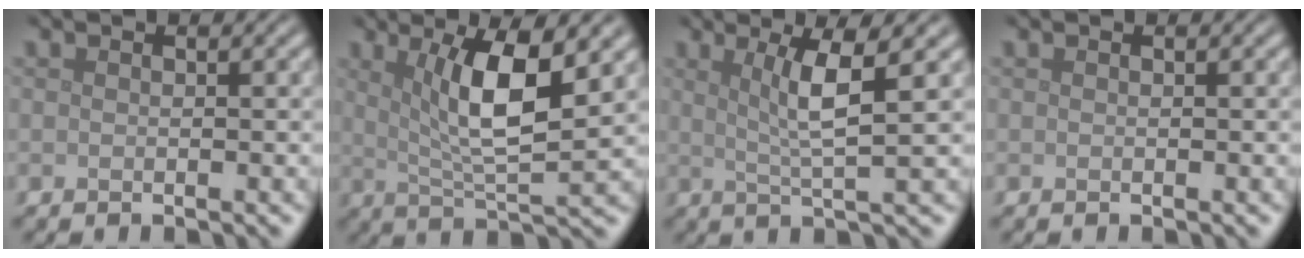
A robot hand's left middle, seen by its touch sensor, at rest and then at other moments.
{"total": 6.8, "force": [2.1, 1.6, 6.3], "torque": [-0.105, -0.006, 0.040]}
{"total": 4.3, "force": [1.3, 0.5, 4.0], "torque": [-0.070, -0.001, 0.028]}
{"total": 0.0}